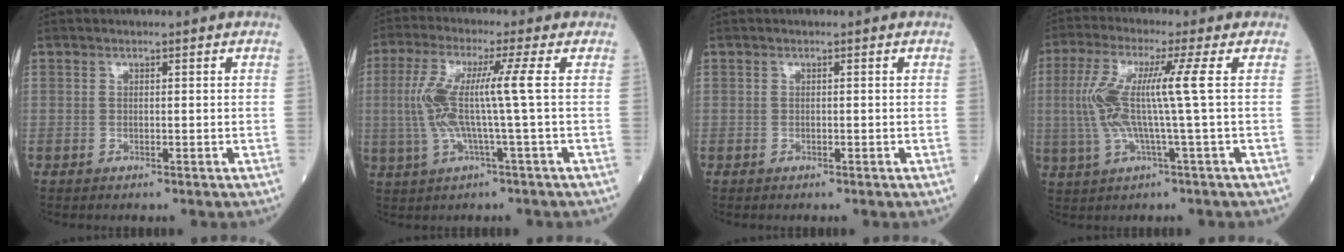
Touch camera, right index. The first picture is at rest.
{"total": 8.7, "force": [0.4, -0.9, 8.6], "torque": [-0.186, 0.013, 0.010]}
{"total": 0.0}
{"total": 9.3, "force": [0.8, -0.8, 9.2], "torque": [-0.201, 0.014, 0.016]}